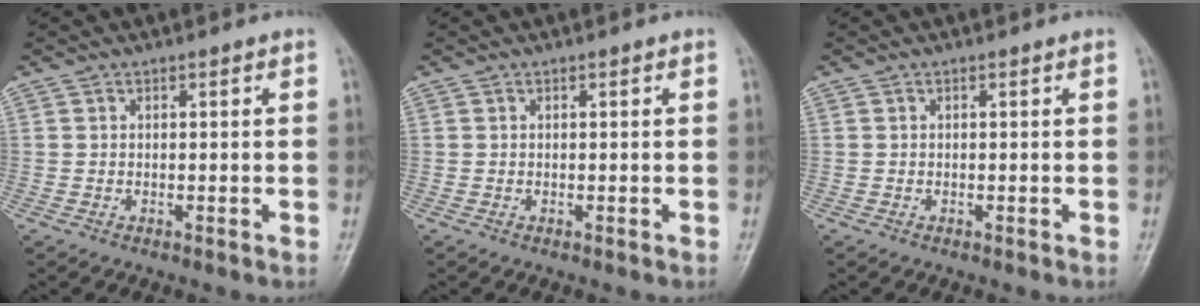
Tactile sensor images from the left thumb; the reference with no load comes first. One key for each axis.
{"total": 0.0}
{"total": 0.0}